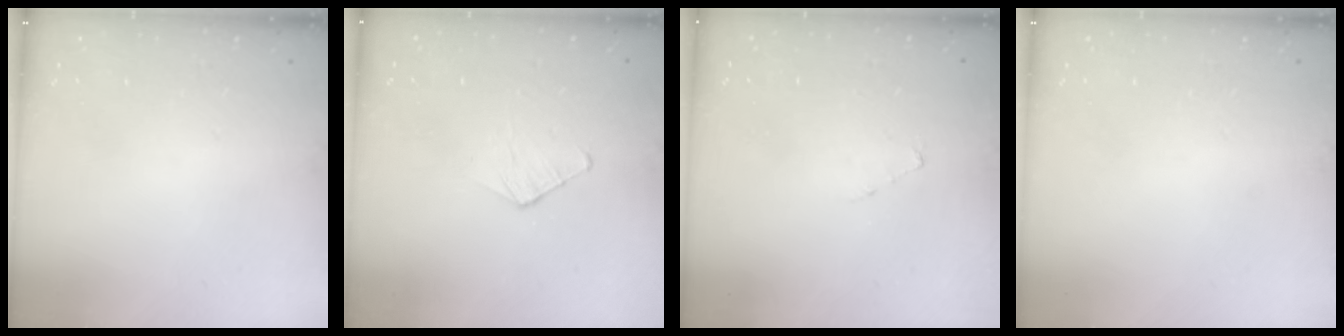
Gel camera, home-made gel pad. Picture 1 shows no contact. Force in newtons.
{"total": 4.4, "press": 4.3, "slide": 0.4}
{"total": 2.7, "press": 2.7, "slide": 0.3}
{"total": 0.0}